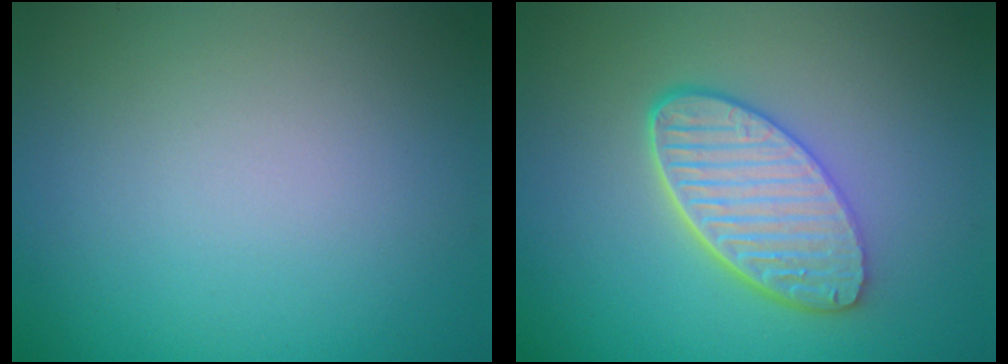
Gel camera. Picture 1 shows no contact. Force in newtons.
{"total": 5.7, "press": 4.4, "slide": 3.6}